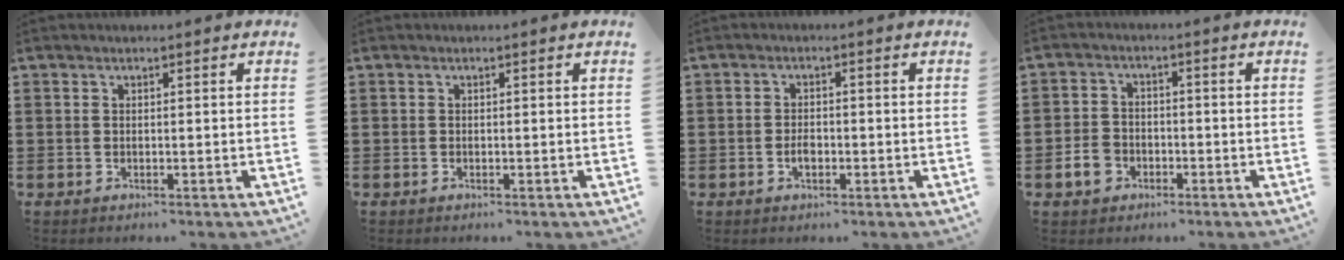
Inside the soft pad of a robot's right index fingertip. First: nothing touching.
{"total": 0.0}
{"total": 1.8, "force": [-0.7, 1.2, 1.3], "torque": [-0.025, 0.001, -0.012]}
{"total": 4.3, "force": [-1.9, 3.2, 2.1], "torque": [-0.064, -0.005, -0.042]}